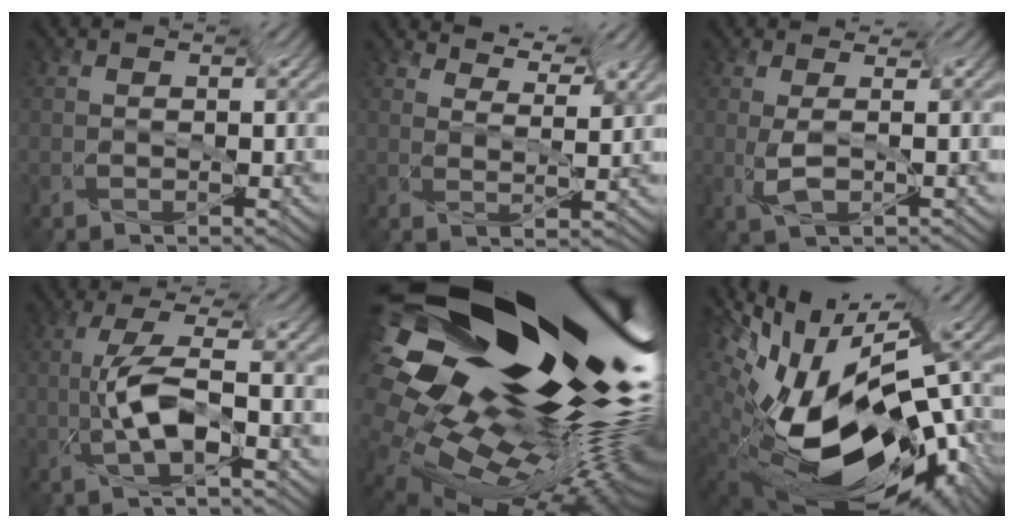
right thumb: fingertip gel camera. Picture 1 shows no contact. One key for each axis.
{"total": 3.7, "fx": 3.5, "fy": -0.4, "fz": 1.1, "tx": -0.037, "ty": 0.003, "tz": 0.061}
{"total": 1.8, "fx": -0.2, "fy": 0.7, "fz": 1.7, "tx": -0.043, "ty": -0.002, "tz": 0.003}
{"total": 5.2, "fx": -3.9, "fy": -0.4, "fz": 3.4, "tx": -0.078, "ty": 0.016, "tz": -0.066}
{"total": 15.8, "fx": 2.9, "fy": 9.0, "fz": 12.7, "tx": -0.254, "ty": 0.008, "tz": 0.049}
{"total": 16.9, "fx": -4.5, "fy": 9.9, "fz": 13.0, "tx": -0.231, "ty": -0.012, "tz": -0.059}